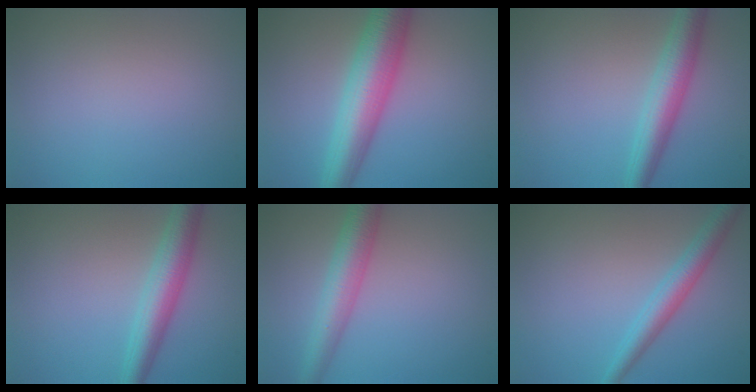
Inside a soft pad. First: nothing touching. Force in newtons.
{"total": 7.5, "press": 7.5, "slide": 0.1}
{"total": 4.4, "press": 4.4, "slide": 0.2}
{"total": 4.4, "press": 4.4, "slide": 0.2}
{"total": 4.4, "press": 4.4, "slide": 0.1}
{"total": 3.4, "press": 3.4, "slide": 0.0}